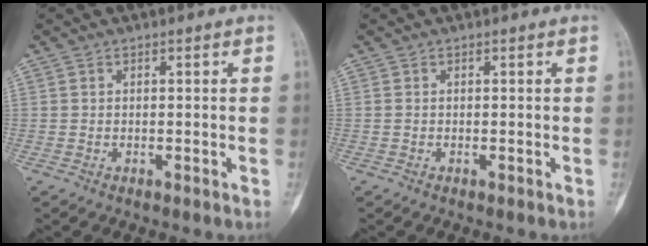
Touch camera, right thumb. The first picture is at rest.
{"total": 0.0}